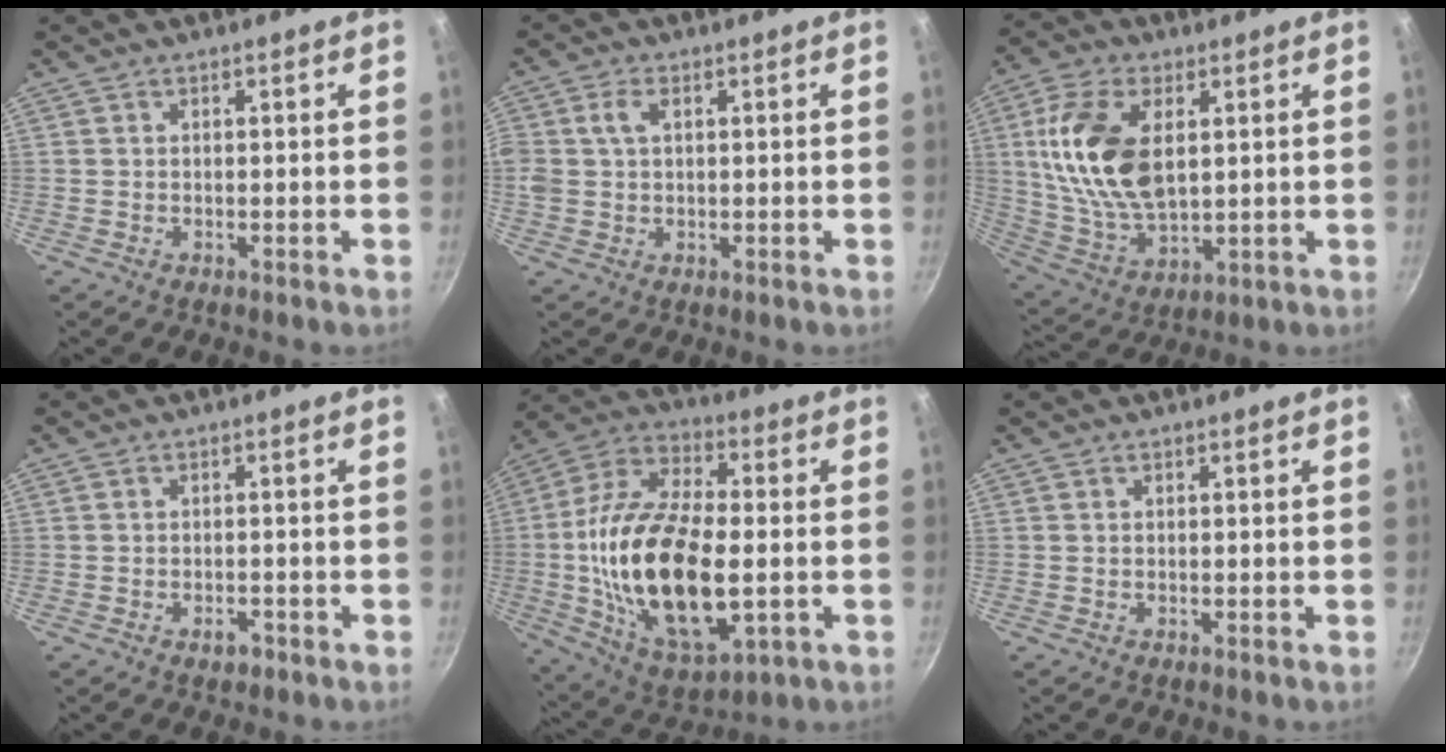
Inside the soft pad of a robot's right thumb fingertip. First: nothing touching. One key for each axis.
{"total": 4.4, "fx": 1.0, "fy": 2.9, "fz": 3.1, "tx": -0.054, "ty": 0.007, "tz": 0.017}
{"total": 17.1, "fx": 3.6, "fy": 9.6, "fz": 13.7, "tx": -0.254, "ty": -0.010, "tz": 0.076}
{"total": 1.9, "fx": -1.2, "fy": 1.0, "fz": 1.0, "tx": -0.009, "ty": 0.011, "tz": -0.015}
{"total": 25.9, "fx": -2.3, "fy": 12.8, "fz": 22.4, "tx": -0.423, "ty": 0.016, "tz": -0.038}
{"total": 0.0}